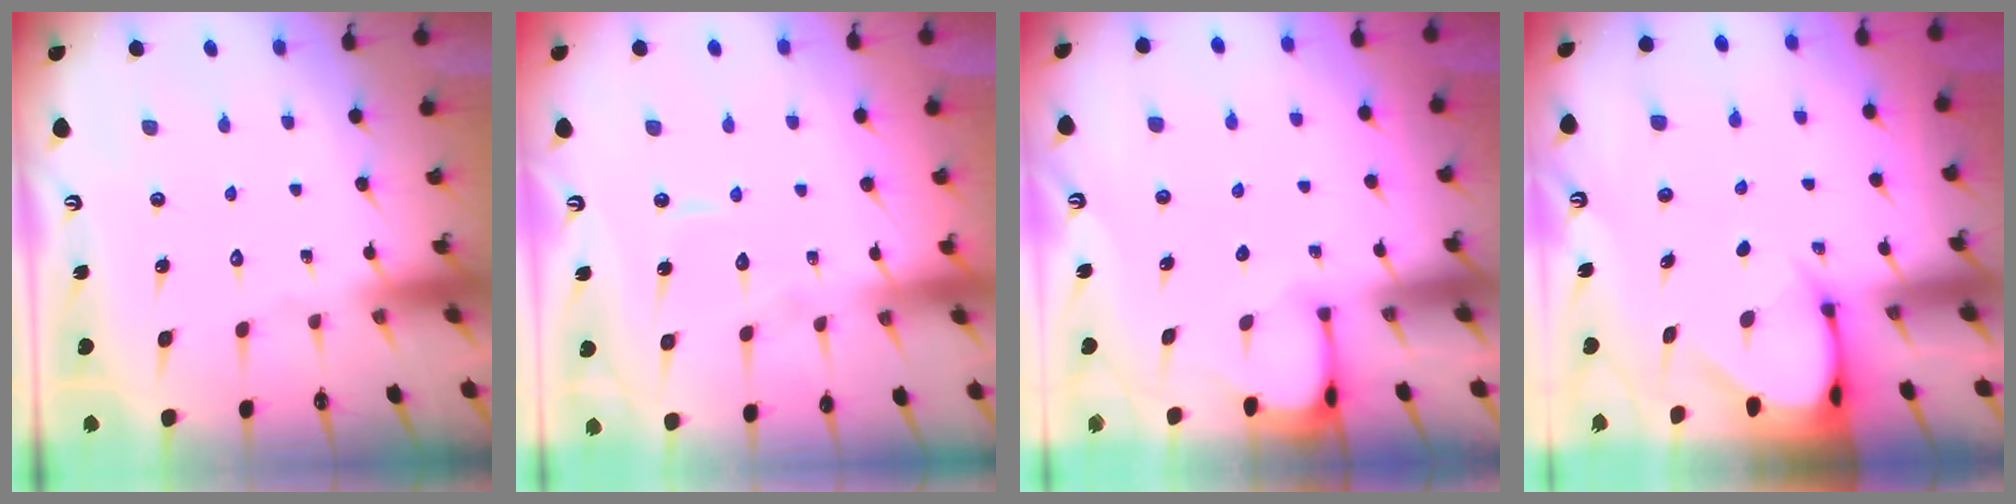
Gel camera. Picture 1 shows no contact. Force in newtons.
{"total": 5.2, "press": 5.1, "slide": 0.5}
{"total": 2.6, "press": 2.6, "slide": 0.3}
{"total": 3.4, "press": 3.4, "slide": 0.3}